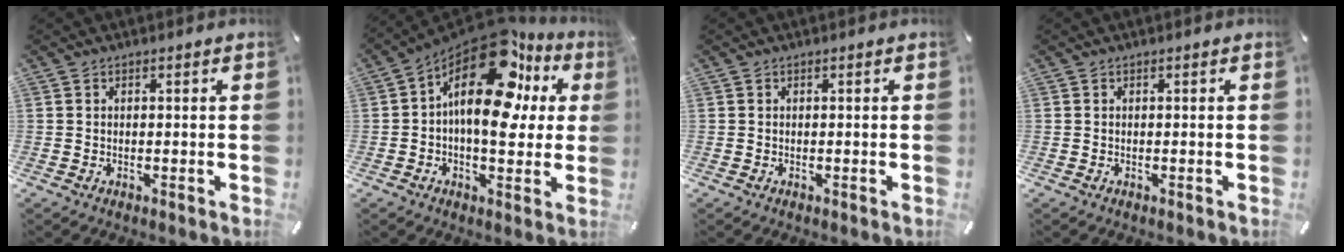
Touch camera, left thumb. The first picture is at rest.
{"total": 21.3, "force": [7.8, 11.3, 16.2], "torque": [-0.267, -0.060, 0.126]}
{"total": 0.0}
{"total": 0.0}